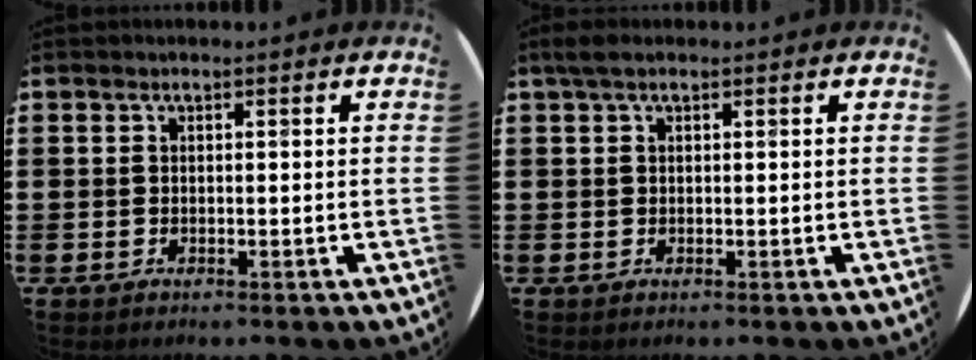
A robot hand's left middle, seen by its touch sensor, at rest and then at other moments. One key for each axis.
{"total": 1.2, "fx": 0.8, "fy": 0.4, "fz": 0.8, "tx": -0.017, "ty": 0.004, "tz": 0.013}